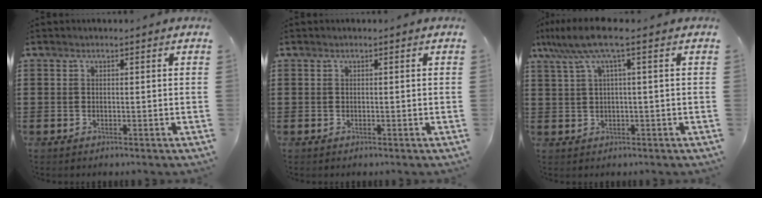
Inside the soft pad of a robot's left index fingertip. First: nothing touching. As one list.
[{"total": 0.0}, {"total": 6.3, "force": [1.9, 0.6, 6.0], "torque": [-0.140, -0.009, 0.024]}]